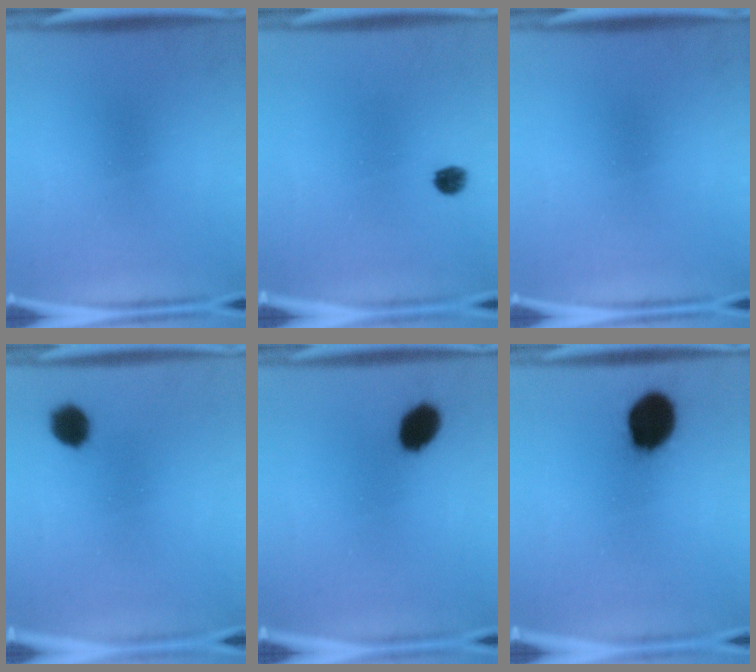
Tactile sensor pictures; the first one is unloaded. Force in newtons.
{"total": 2.3}
{"total": 0.0}
{"total": 4.8}
{"total": 6.7}
{"total": 13.1}